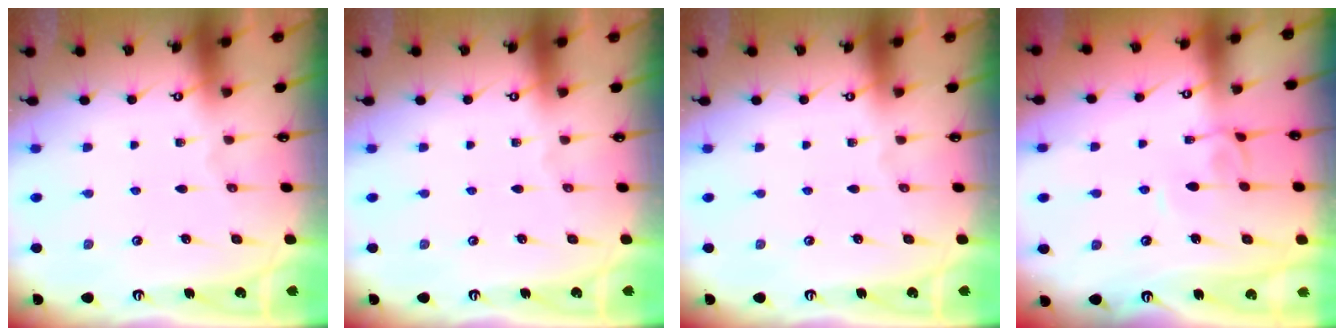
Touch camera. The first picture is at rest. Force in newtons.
{"total": 0.0}
{"total": 0.0}
{"total": 1.9, "press": 1.9, "slide": 0.3}